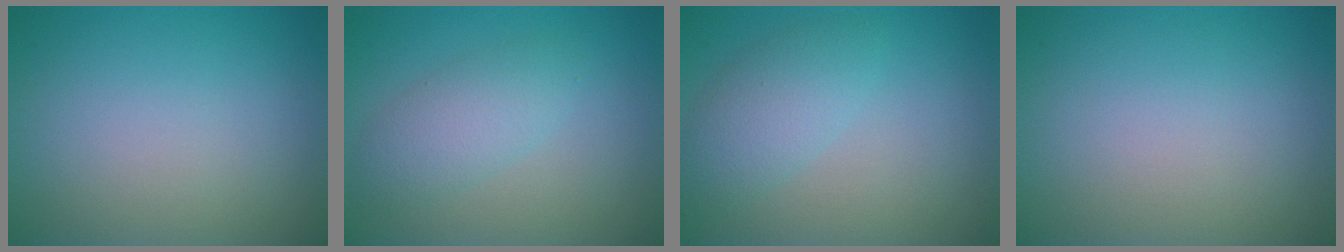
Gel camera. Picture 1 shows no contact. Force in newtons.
{"total": 3.0, "press": 3.0, "slide": 0.1}
{"total": 3.3, "press": 3.3, "slide": 0.1}
{"total": 0.0}